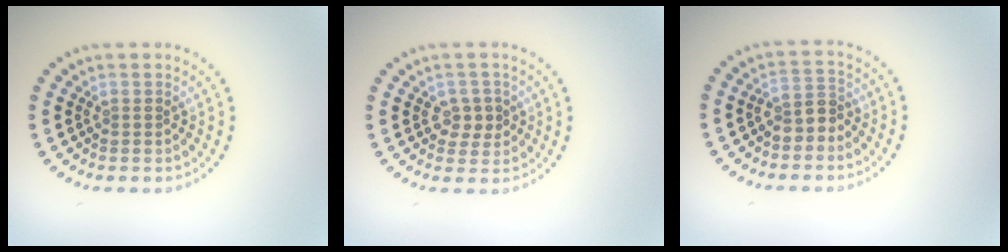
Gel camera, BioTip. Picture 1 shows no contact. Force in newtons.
{"total": 2.2, "press": 2.1, "slide": 0.6}
{"total": 2.1, "press": 1.9, "slide": 0.9}